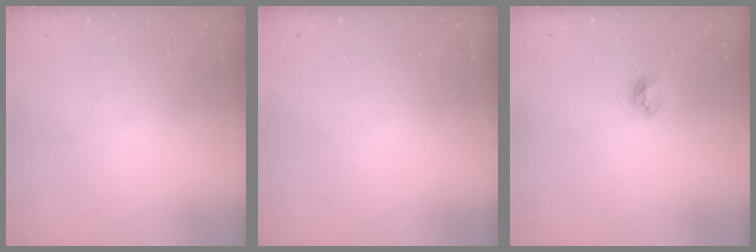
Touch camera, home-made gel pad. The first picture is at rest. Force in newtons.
{"total": 0.0}
{"total": 4.0, "press": 4.0, "slide": 0.4}